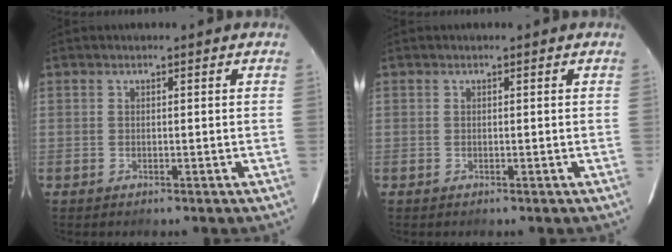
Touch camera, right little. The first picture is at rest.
{"total": 0.0}